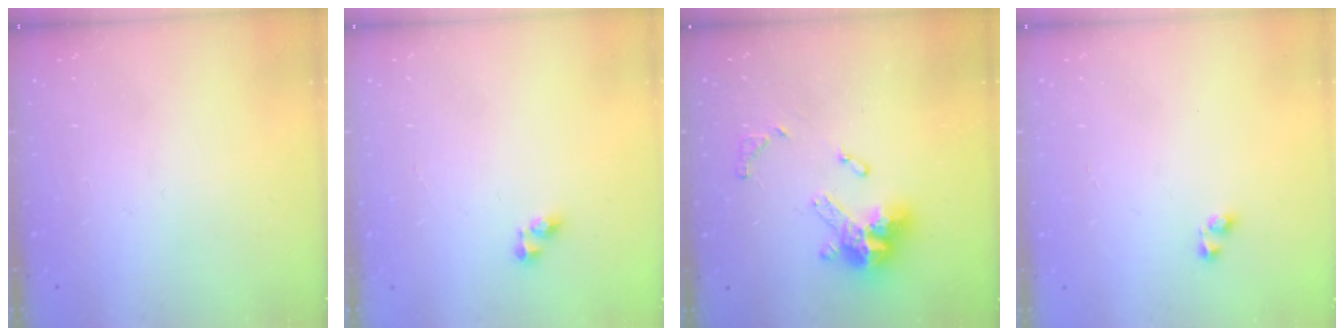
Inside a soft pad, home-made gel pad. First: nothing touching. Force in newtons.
{"total": 4.8, "press": 4.7, "slide": 0.3}
{"total": 14.7, "press": 14.6, "slide": 1.6}
{"total": 3.1, "press": 3.1, "slide": 0.2}